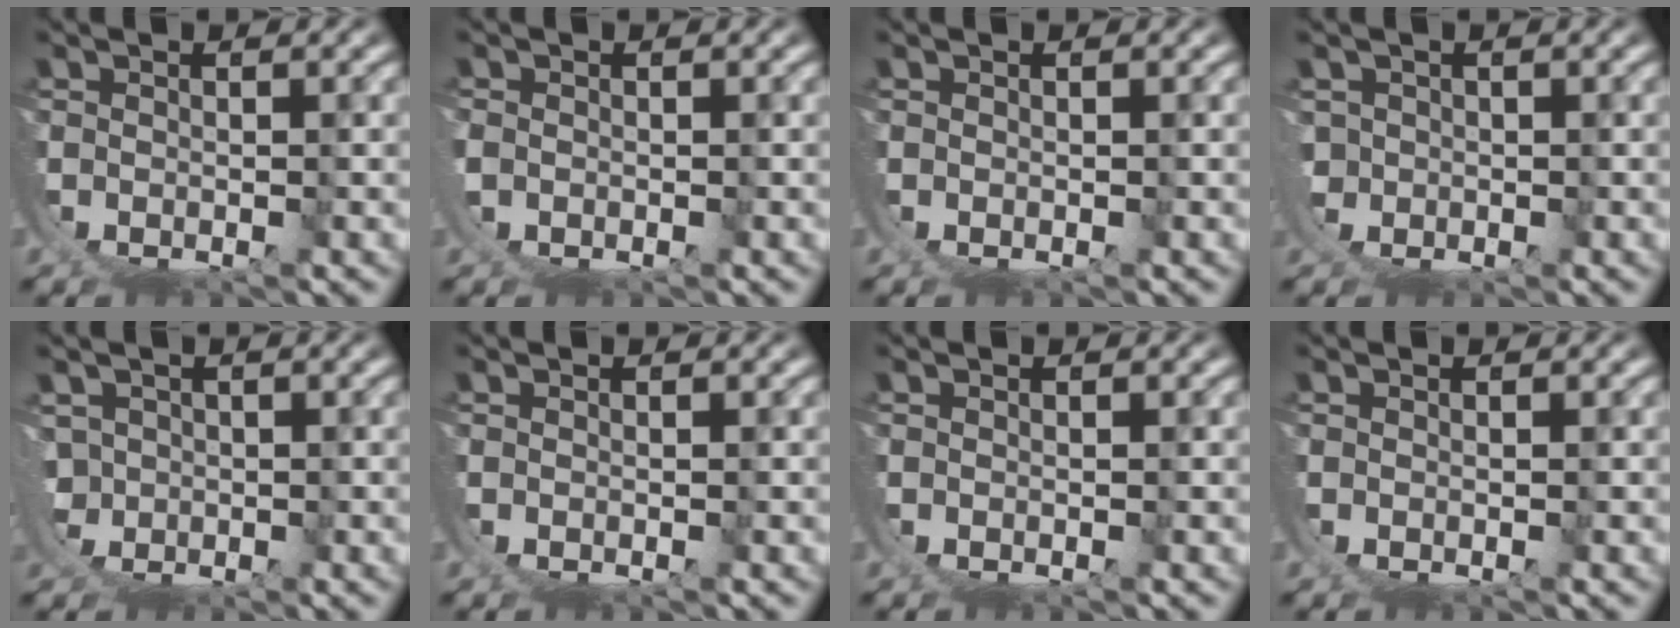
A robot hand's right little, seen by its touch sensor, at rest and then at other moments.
{"total": 0.5, "force": [-0.3, 0.3, 0.2], "torque": [-0.016, -0.014, 0.001]}
{"total": 0.0}
{"total": 3.3, "force": [-0.7, 3.1, 1.1], "torque": [-0.045, -0.031, -0.003]}
{"total": 4.4, "force": [-0.6, 4.0, 1.7], "torque": [-0.062, -0.036, 0.001]}
{"total": 0.0}
{"total": 0.0}
{"total": 0.0}